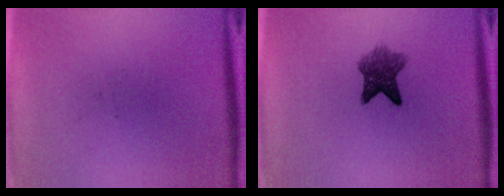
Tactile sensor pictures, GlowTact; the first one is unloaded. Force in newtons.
{"total": 5.8}